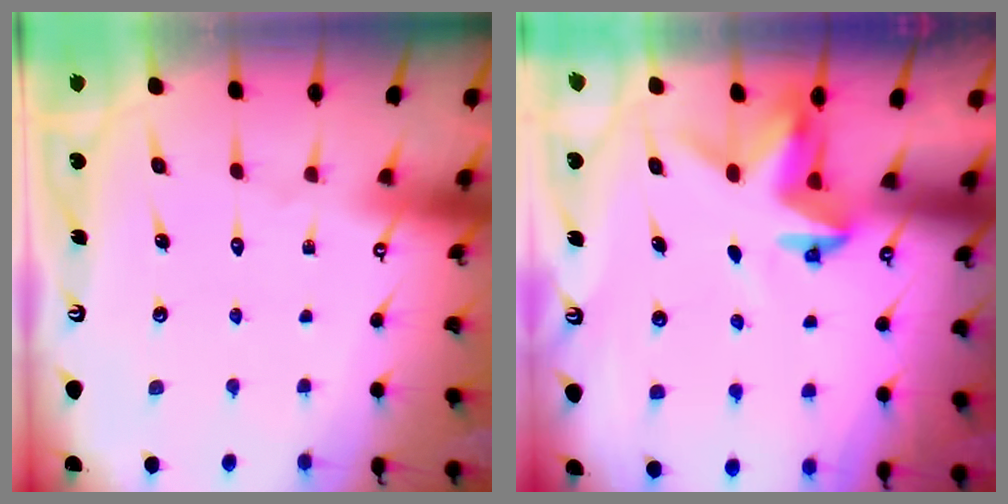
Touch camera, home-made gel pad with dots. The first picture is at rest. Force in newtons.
{"total": 3.4, "press": 3.3, "slide": 0.3}